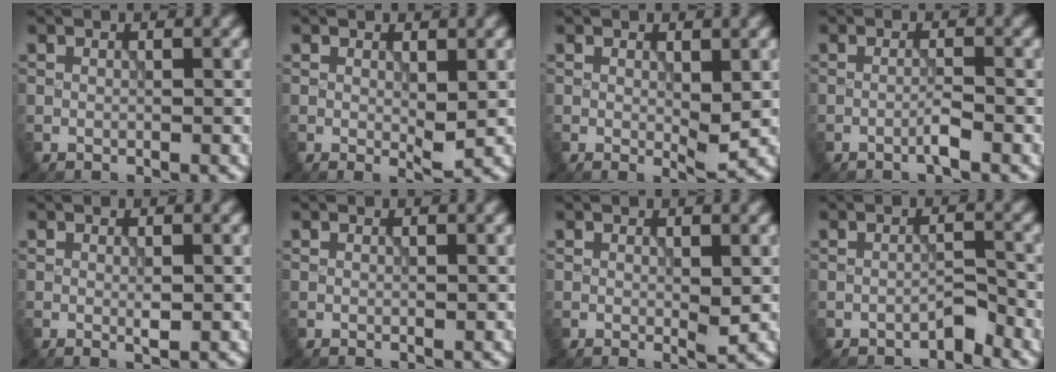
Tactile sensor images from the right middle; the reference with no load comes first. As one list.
[{"total": 1.6, "force": [0.3, 0.5, 1.4], "torque": [-0.022, -0.006, 0.006]}, {"total": 1.8, "force": [0.3, 0.6, 1.7], "torque": [-0.025, -0.007, 0.005]}, {"total": 1.2, "force": [-0.7, -0.1, 1.0], "torque": [-0.016, 0.006, -0.018]}, {"total": 0.9, "force": [0.0, 0.2, 0.8], "torque": [-0.015, -0.004, -0.001]}, {"total": 0.0}, {"total": 1.1, "force": [0.2, 0.3, 1.1], "torque": [-0.013, -0.004, 0.002]}, {"total": 1.4, "force": [-1.3, 0.3, 0.6], "torque": [-0.008, 0.006, -0.022]}]